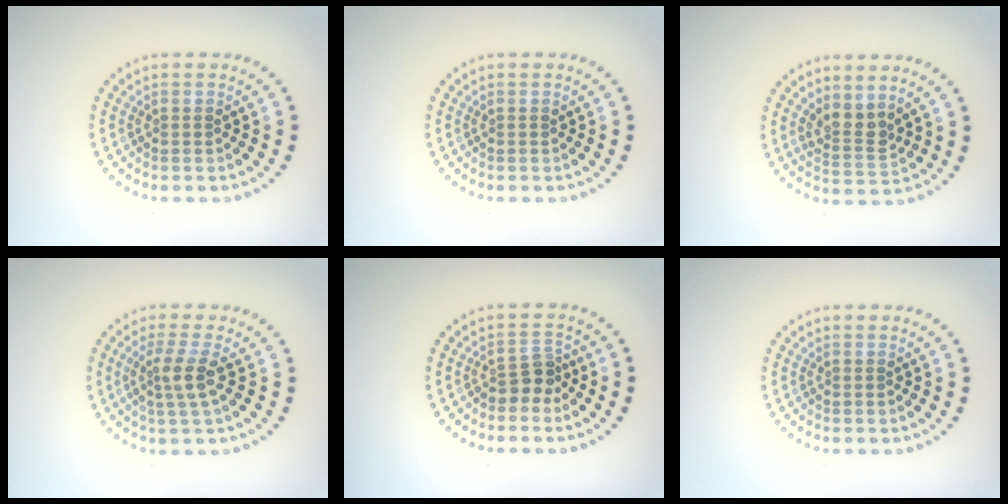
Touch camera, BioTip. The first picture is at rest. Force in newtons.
{"total": 0.0}
{"total": 2.5, "press": 1.9, "slide": 1.6}
{"total": 2.7, "press": 2.3, "slide": 1.4}
{"total": 2.1, "press": 1.7, "slide": 1.2}
{"total": 0.0}